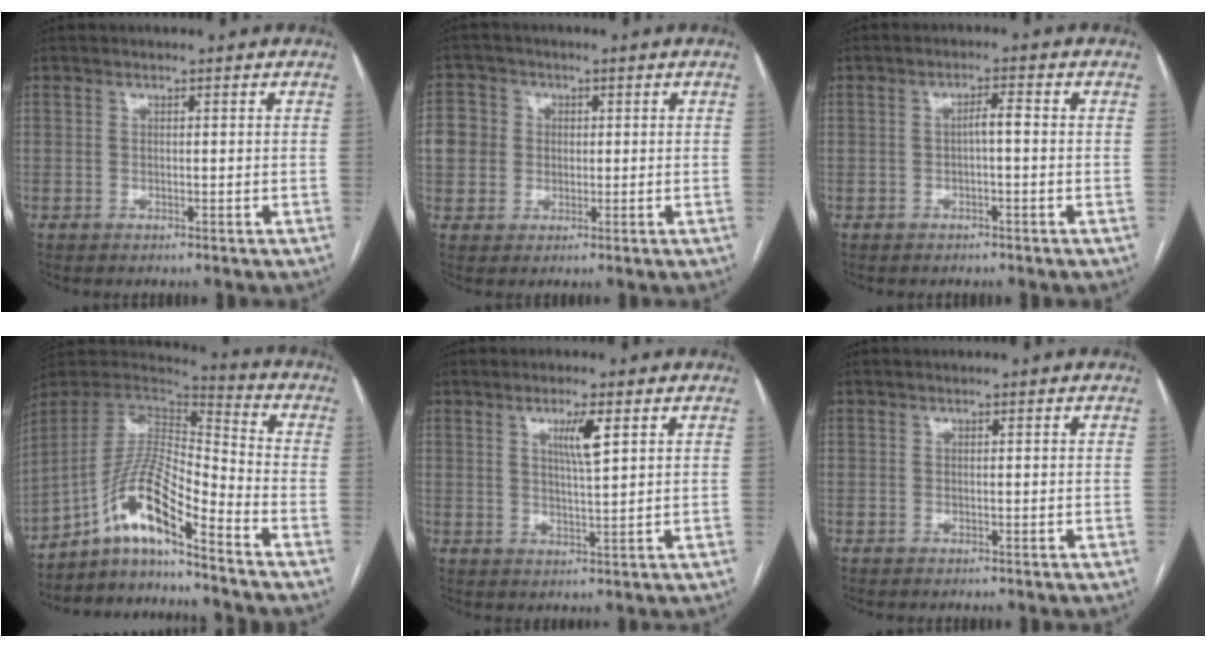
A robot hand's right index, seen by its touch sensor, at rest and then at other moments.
{"total": 8.1, "force": [0.6, 7.8, 2.2], "torque": [-0.058, 0.026, 0.016]}
{"total": 2.1, "force": [-0.3, 0.3, 2.1], "torque": [-0.034, 0.005, -0.006]}
{"total": 12.8, "force": [-8.8, 1.3, 9.1], "torque": [-0.173, 0.020, -0.160]}
{"total": 4.4, "force": [1.9, 0.1, 3.9], "torque": [-0.069, -0.004, 0.033]}
{"total": 0.0}